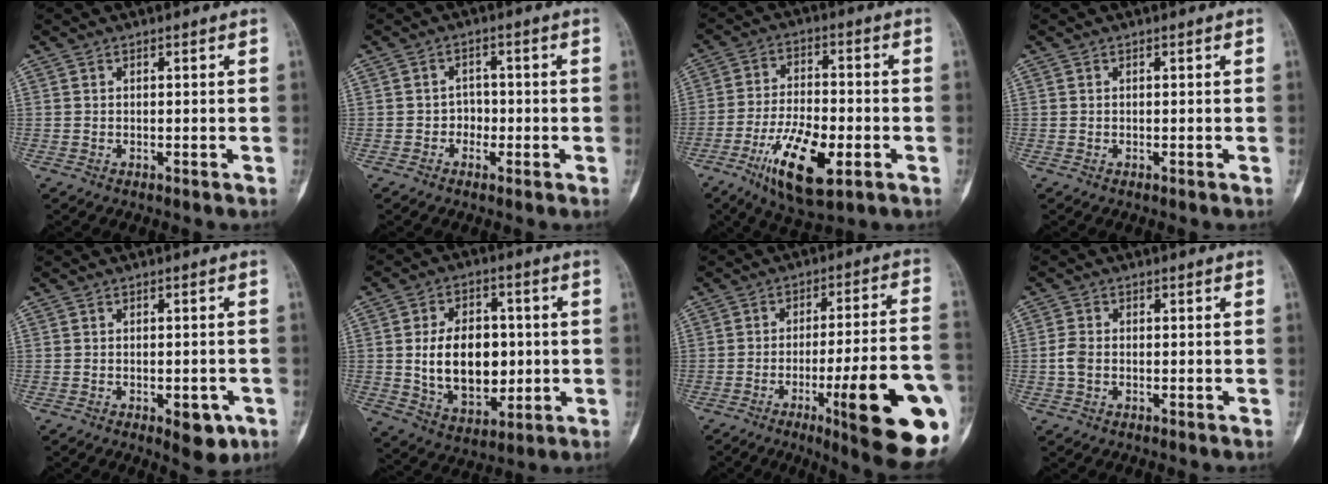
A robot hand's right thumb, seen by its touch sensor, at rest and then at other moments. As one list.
[{"total": 2.5, "force": [-1.0, 2.2, 0.8], "torque": [0.012, 0.012, -0.024]}, {"total": 14.6, "force": [-5.8, 5.9, 12.0], "torque": [-0.208, 0.013, -0.095]}, {"total": 0.0}, {"total": 5.4, "force": [-2.3, 2.5, 4.2], "torque": [-0.034, 0.007, -0.021]}, {"total": 15.0, "force": [0.0, 10.1, 11.1], "torque": [-0.144, -0.001, 0.014]}, {"total": 21.7, "force": [-7.7, 3.4, 20.0], "torque": [-0.230, 0.012, -0.102]}, {"total": 2.7, "force": [-0.5, 1.8, 1.9], "torque": [-0.045, 0.008, -0.013]}]